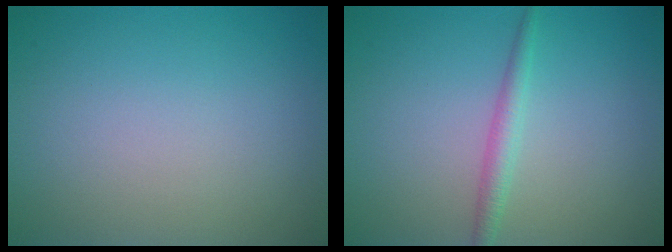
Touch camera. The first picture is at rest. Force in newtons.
{"total": 1.7, "press": 1.7, "slide": 0.0}